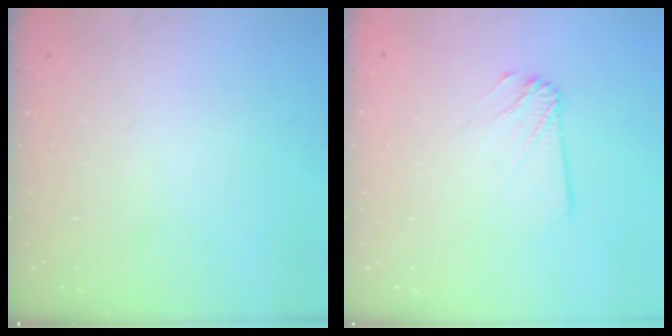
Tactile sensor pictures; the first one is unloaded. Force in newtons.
{"total": 2.2, "press": 2.2, "slide": 0.1}